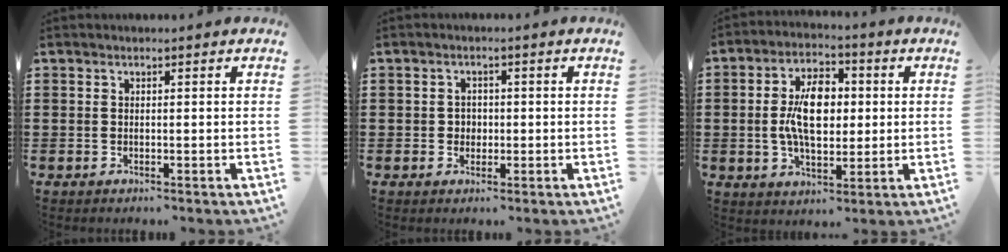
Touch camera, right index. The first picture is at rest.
{"total": 1.8, "force": [-0.2, 1.7, 0.6], "torque": [-0.017, 0.007, -0.006]}
{"total": 9.2, "force": [0.3, 5.1, 7.7], "torque": [-0.146, 0.010, -0.002]}